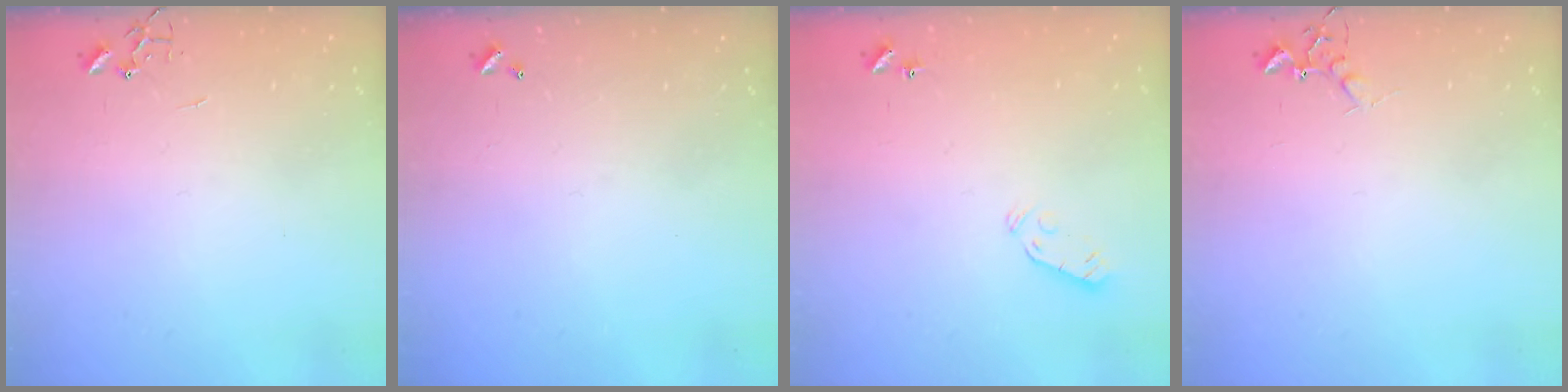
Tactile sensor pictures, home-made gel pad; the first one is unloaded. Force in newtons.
{"total": 0.0}
{"total": 3.5, "press": 3.5, "slide": 0.4}
{"total": 5.8, "press": 5.7, "slide": 1.0}